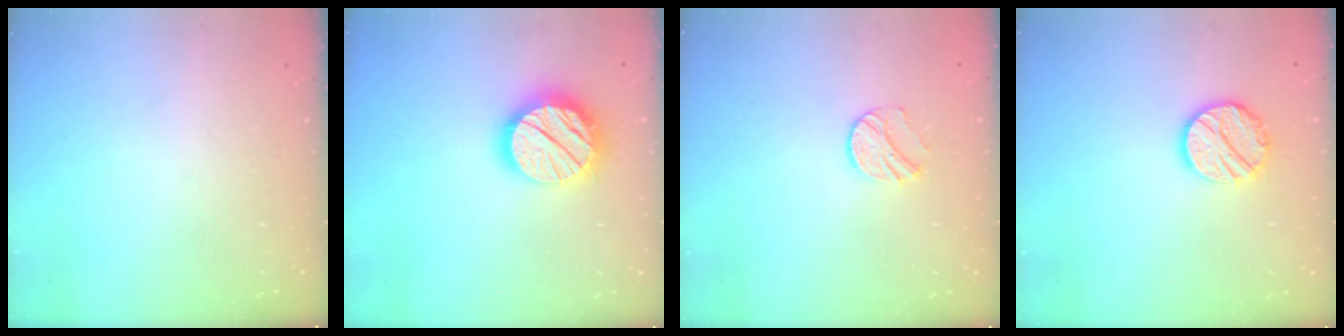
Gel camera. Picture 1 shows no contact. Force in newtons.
{"total": 16.9, "press": 16.8, "slide": 1.5}
{"total": 8.3, "press": 8.3, "slide": 0.8}
{"total": 11.6, "press": 11.6, "slide": 0.5}